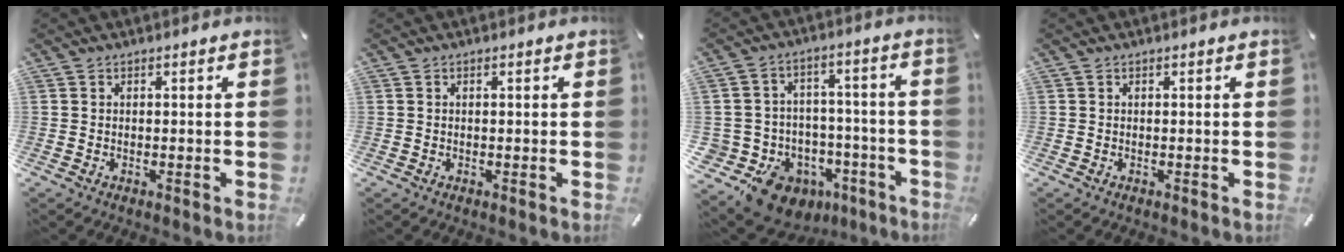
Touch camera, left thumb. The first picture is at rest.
{"total": 0.0}
{"total": 12.6, "force": [-7.6, 9.3, 3.9], "torque": [-0.069, 0.048, -0.122]}
{"total": 0.0}